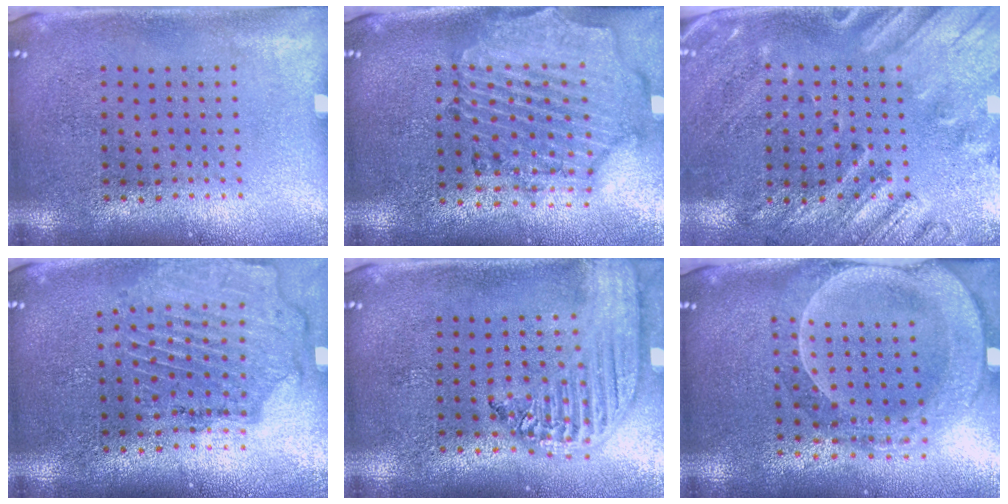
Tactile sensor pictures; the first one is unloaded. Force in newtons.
{"total": 1.5, "press": 1.5, "slide": 0.3}
{"total": 2.4, "press": 2.0, "slide": 1.5}
{"total": 1.6, "press": 1.5, "slide": 0.3}
{"total": 2.3, "press": 1.9, "slide": 1.2}
{"total": 2.4, "press": 2.2, "slide": 1.1}